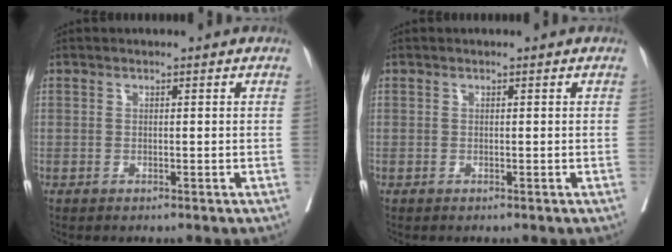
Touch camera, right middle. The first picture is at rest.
{"total": 0.0}